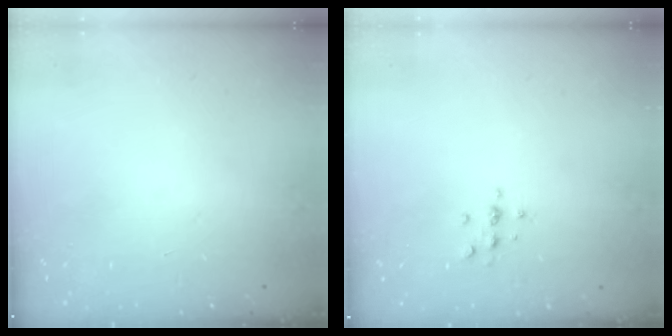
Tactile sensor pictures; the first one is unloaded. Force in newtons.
{"total": 3.3, "press": 3.2, "slide": 0.4}